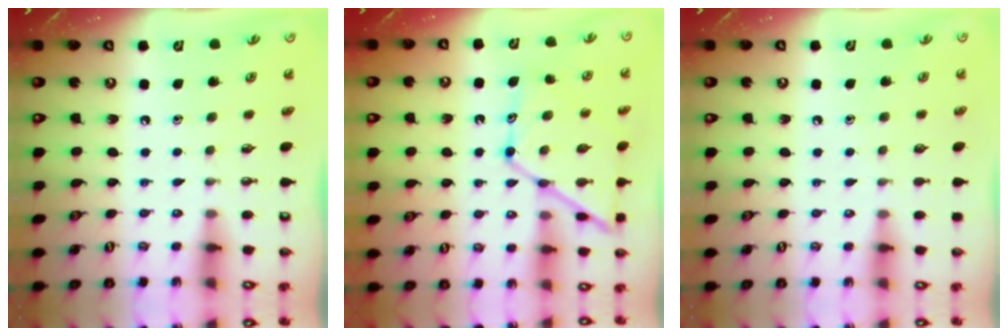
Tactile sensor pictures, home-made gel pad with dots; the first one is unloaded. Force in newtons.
{"total": 15.4, "press": 15.3, "slide": 1.3}
{"total": 2.6, "press": 2.5, "slide": 0.3}